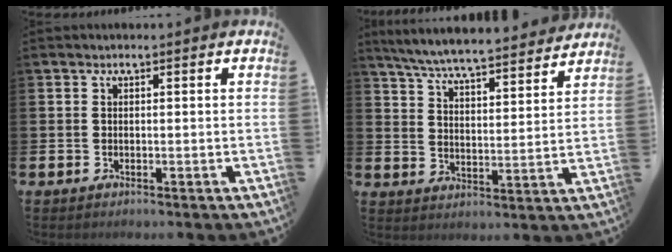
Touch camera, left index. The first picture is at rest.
{"total": 6.9, "force": [6.7, 0.3, 1.9], "torque": [-0.066, -0.048, 0.116]}